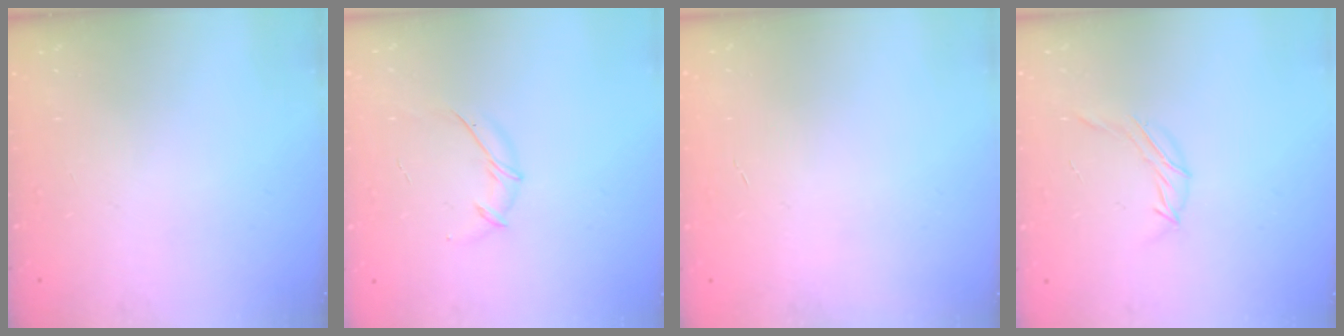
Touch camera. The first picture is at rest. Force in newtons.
{"total": 6.1, "press": 6.0, "slide": 1.1}
{"total": 0.0}
{"total": 5.5, "press": 5.4, "slide": 1.2}